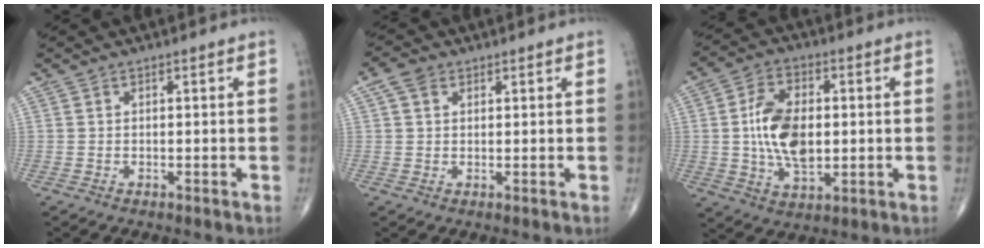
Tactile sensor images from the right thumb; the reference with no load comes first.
{"total": 3.1, "force": [1.4, 2.1, 1.7], "torque": [-0.028, 0.007, 0.027]}
{"total": 12.6, "force": [0.4, 7.4, 10.2], "torque": [-0.176, 0.001, 0.010]}